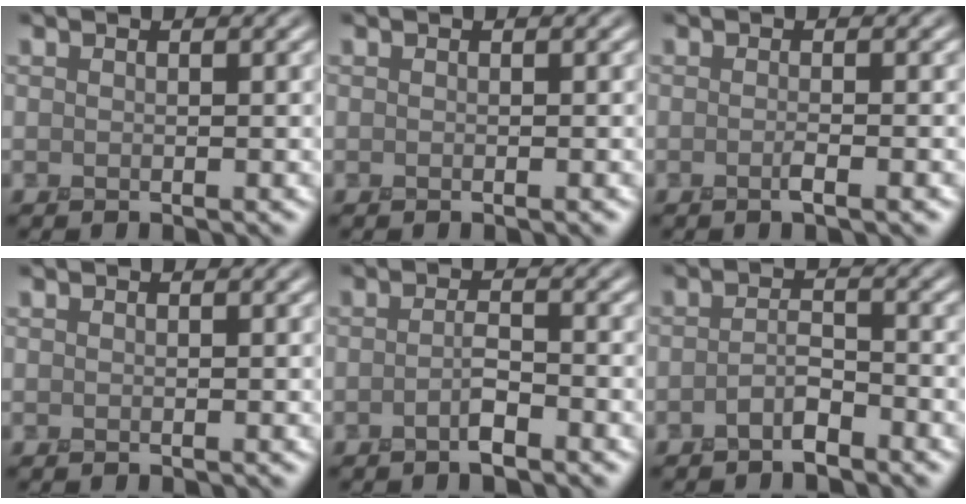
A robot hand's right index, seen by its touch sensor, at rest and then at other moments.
{"total": 0.6, "force": [-0.2, 0.2, 0.6], "torque": [-0.003, -0.003, -0.006]}
{"total": 1.3, "force": [-0.5, 0.3, 1.2], "torque": [-0.014, 0.001, -0.012]}
{"total": 0.0}
{"total": 1.5, "force": [-1.0, 0.2, 1.1], "torque": [-0.021, 0.008, -0.022]}
{"total": 1.7, "force": [-1.3, 0.4, 0.9], "torque": [-0.019, 0.009, -0.027]}